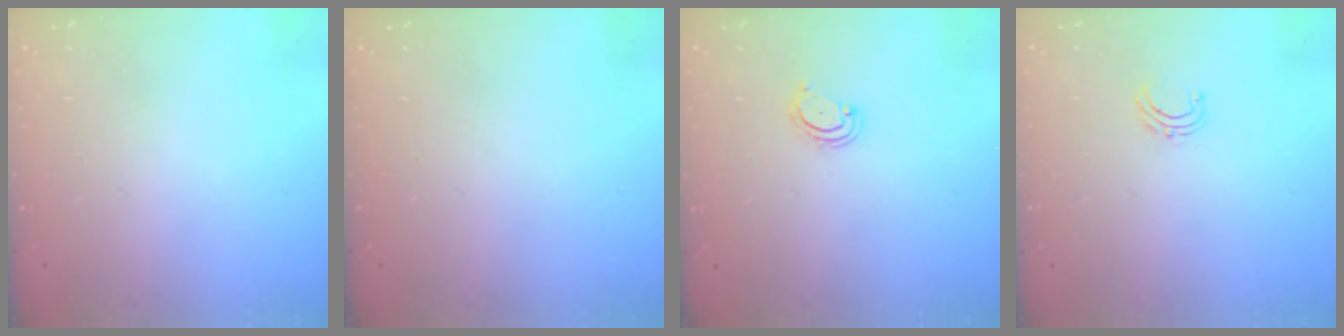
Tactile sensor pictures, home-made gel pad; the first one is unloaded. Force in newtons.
{"total": 0.0}
{"total": 3.3, "press": 3.3, "slide": 0.3}
{"total": 4.3, "press": 4.3, "slide": 0.3}